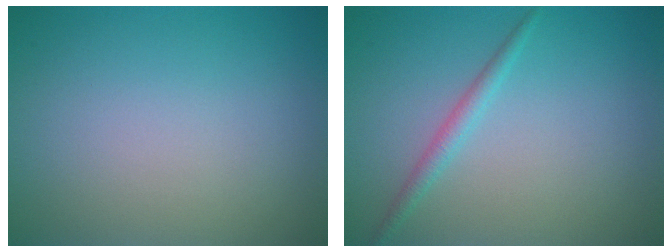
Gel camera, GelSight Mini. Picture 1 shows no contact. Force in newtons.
{"total": 1.5, "press": 1.5, "slide": 0.0}